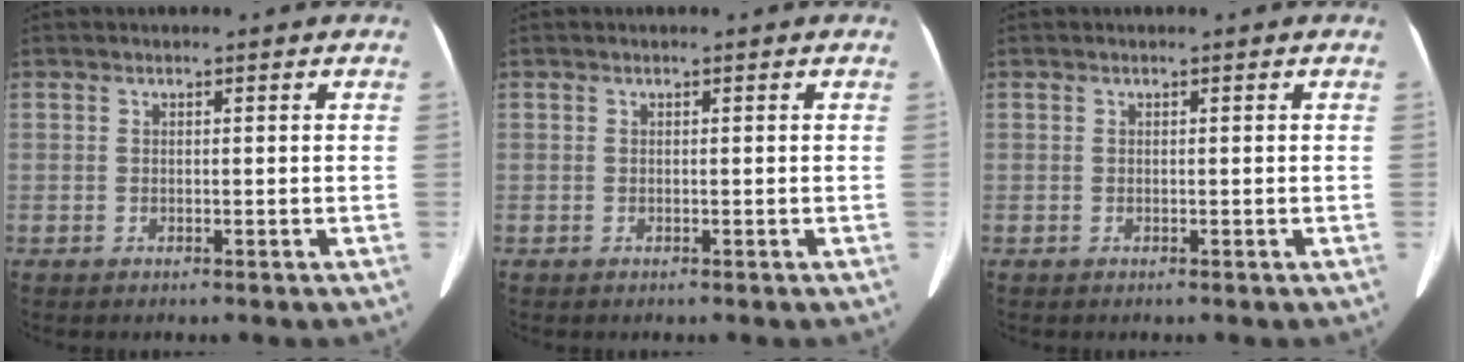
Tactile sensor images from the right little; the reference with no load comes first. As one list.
[{"total": 0.0}, {"total": 0.0}]